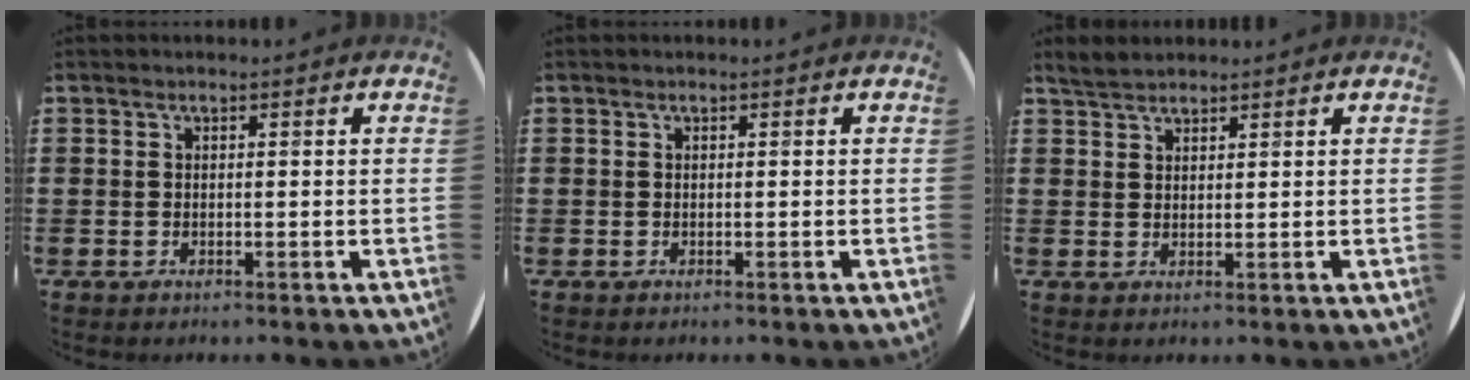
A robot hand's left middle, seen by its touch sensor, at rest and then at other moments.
{"total": 0.0}
{"total": 2.5, "force": [2.3, 0.7, 0.6], "torque": [-0.015, 0.005, 0.045]}